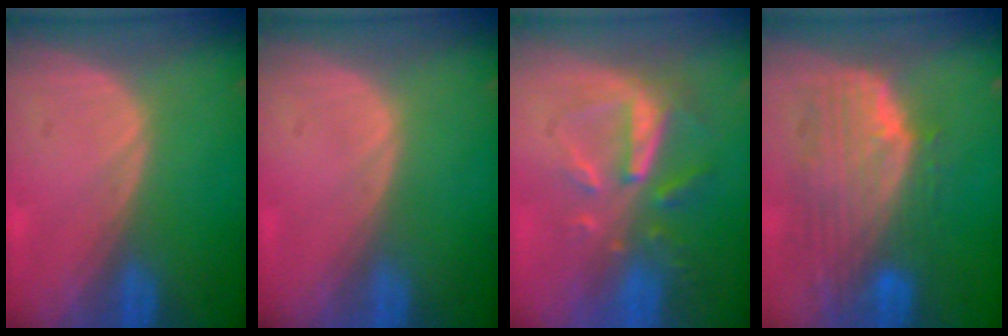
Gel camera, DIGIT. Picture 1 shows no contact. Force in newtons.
{"total": 0.0}
{"total": 8.0, "press": 7.3, "slide": 3.3}
{"total": 9.9, "press": 8.8, "slide": 4.5}